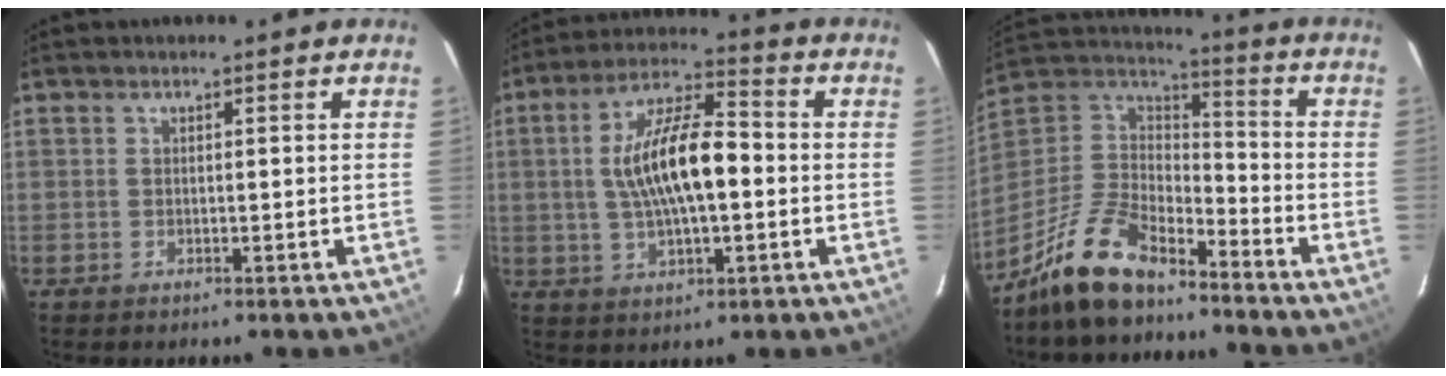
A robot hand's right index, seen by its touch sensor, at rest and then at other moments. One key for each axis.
{"total": 13.6, "fx": -0.3, "fy": 4.8, "fz": 12.8, "tx": -0.240, "ty": 0.015, "tz": -0.006}
{"total": 16.4, "fx": -12.5, "fy": 6.3, "fz": 8.6, "tx": -0.201, "ty": 0.005, "tz": -0.238}